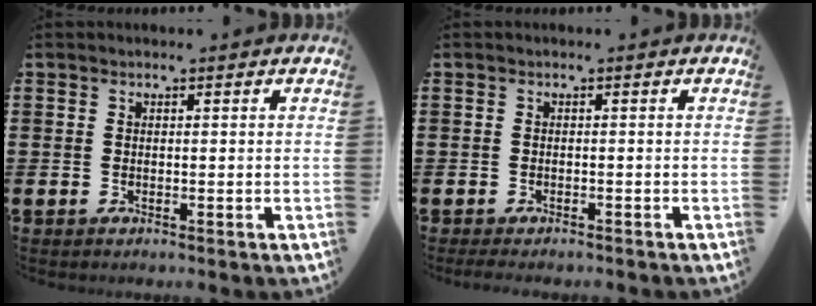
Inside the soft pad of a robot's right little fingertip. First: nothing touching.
{"total": 1.0, "force": [-0.9, 0.1, 0.4], "torque": [-0.009, -0.001, -0.018]}